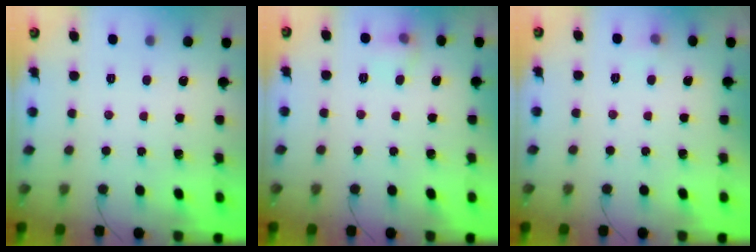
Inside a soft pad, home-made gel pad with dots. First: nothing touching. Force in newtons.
{"total": 5.6, "press": 5.4, "slide": 1.5}
{"total": 3.4, "press": 3.2, "slide": 1.1}